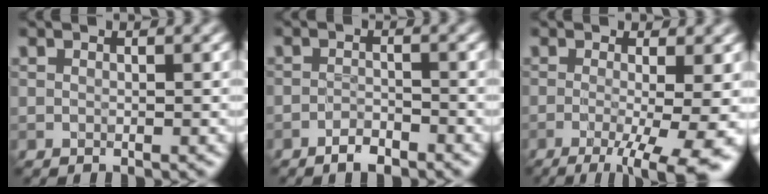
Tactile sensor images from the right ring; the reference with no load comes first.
{"total": 2.0, "force": [-1.6, 0.6, 0.9], "torque": [-0.015, 0.002, -0.033]}
{"total": 8.7, "force": [-2.2, 2.5, 8.0], "torque": [-0.102, -0.016, -0.028]}